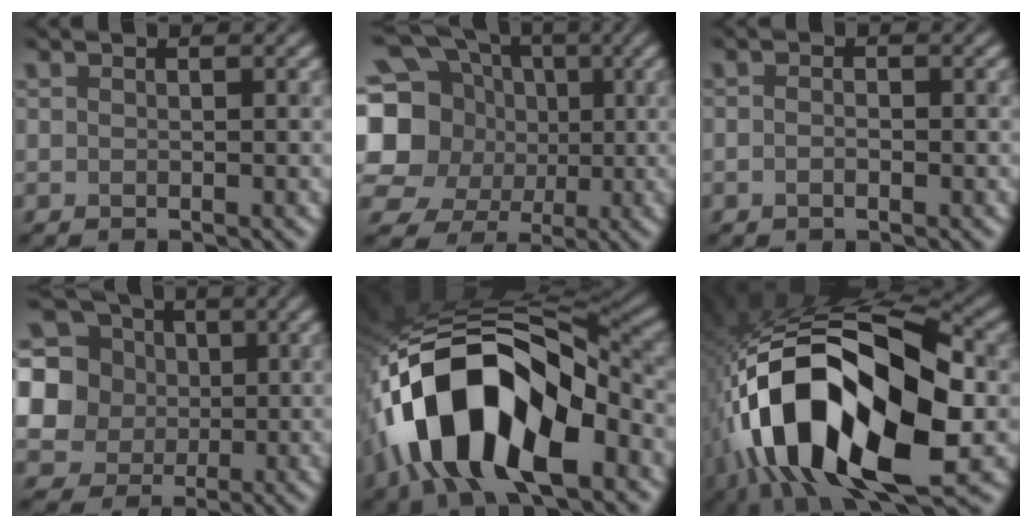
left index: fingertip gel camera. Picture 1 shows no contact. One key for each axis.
{"total": 16.9, "fx": 1.1, "fy": 15.3, "fz": 7.1, "tx": -0.183, "ty": 0.027, "tz": -0.021}
{"total": 1.0, "fx": -0.3, "fy": 0.4, "fz": 0.8, "tx": -0.019, "ty": 0.002, "tz": -0.009}
{"total": 12.2, "fx": 2.5, "fy": 11.0, "fz": 4.6, "tx": -0.145, "ty": 0.031, "tz": 0.039}
{"total": 15.8, "fx": -4.6, "fy": 7.9, "fz": 12.8, "tx": -0.218, "ty": 0.016, "tz": -0.088}
{"total": 19.8, "fx": -4.0, "fy": 9.0, "fz": 17.2, "tx": -0.329, "ty": 0.015, "tz": -0.071}